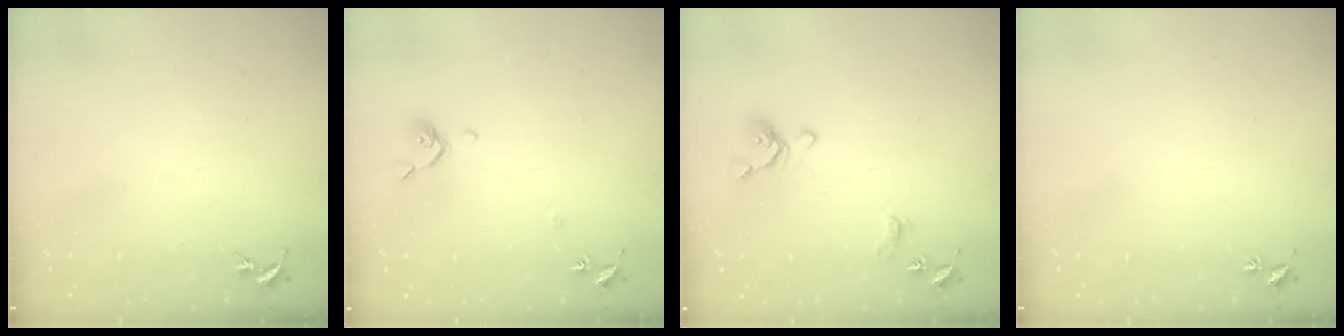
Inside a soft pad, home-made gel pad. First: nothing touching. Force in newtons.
{"total": 6.7, "press": 6.6, "slide": 1.0}
{"total": 11.3, "press": 11.2, "slide": 1.3}
{"total": 2.0, "press": 2.0, "slide": 0.3}